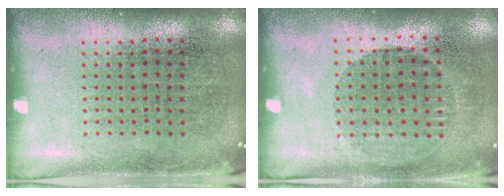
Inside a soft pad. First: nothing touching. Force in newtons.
{"total": 0.9, "press": 0.8, "slide": 0.4}